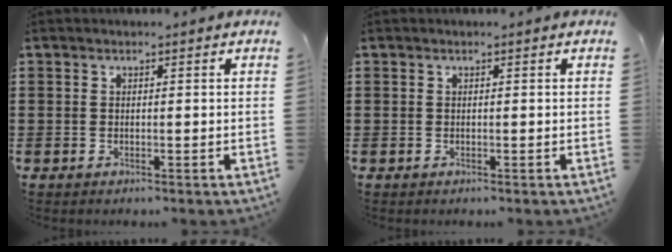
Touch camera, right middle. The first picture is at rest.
{"total": 0.0}